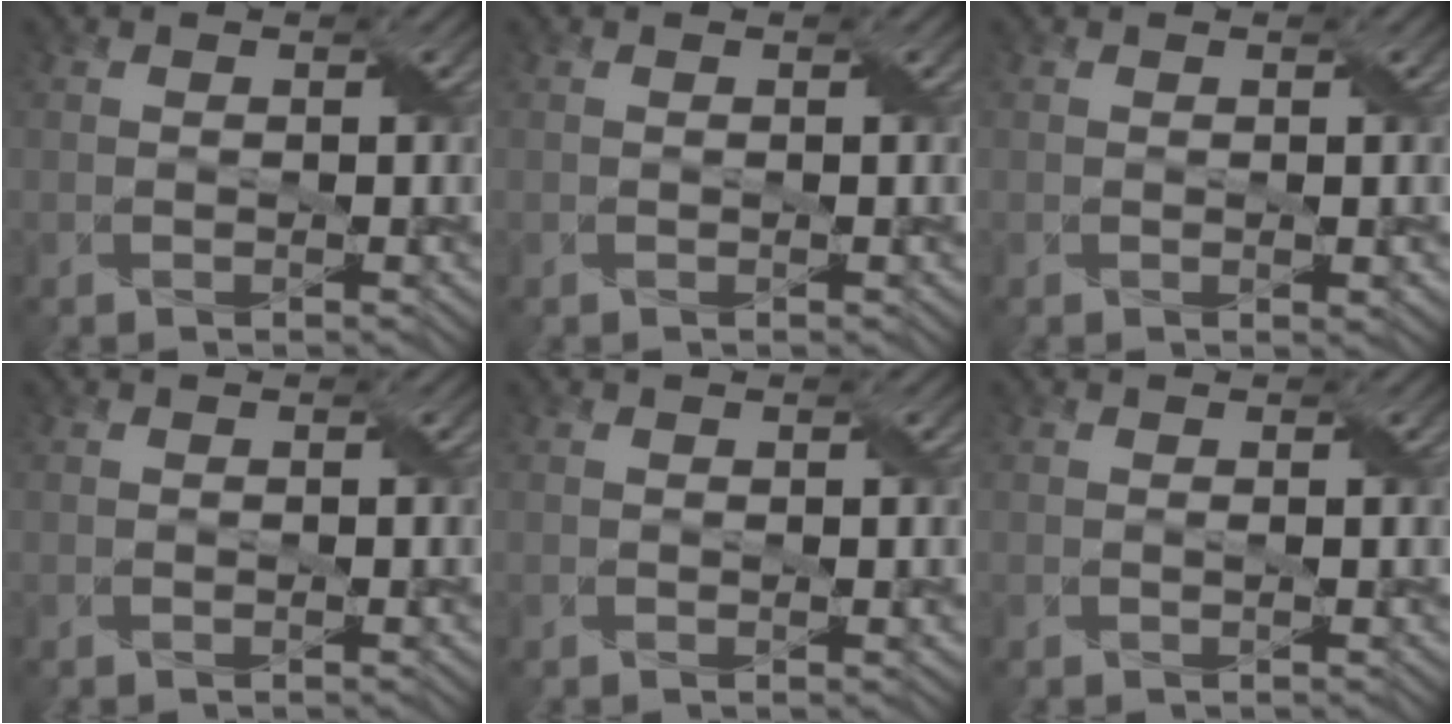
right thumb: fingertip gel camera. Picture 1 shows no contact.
{"total": 0.0}
{"total": 0.6, "force": [0.0, 0.3, 0.5], "torque": [-0.007, -0.001, 0.002]}
{"total": 0.0}
{"total": 0.0}
{"total": 0.0}